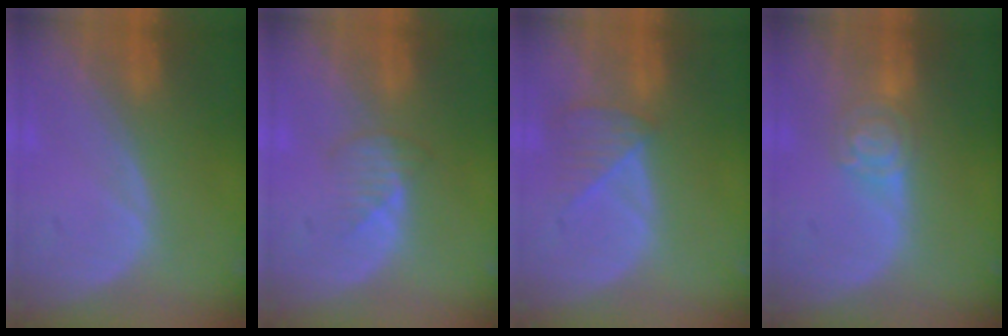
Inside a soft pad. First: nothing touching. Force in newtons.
{"total": 2.5, "press": 2.5, "slide": 0.3}
{"total": 3.8, "press": 3.5, "slide": 1.4}
{"total": 5.0, "press": 4.3, "slide": 2.5}